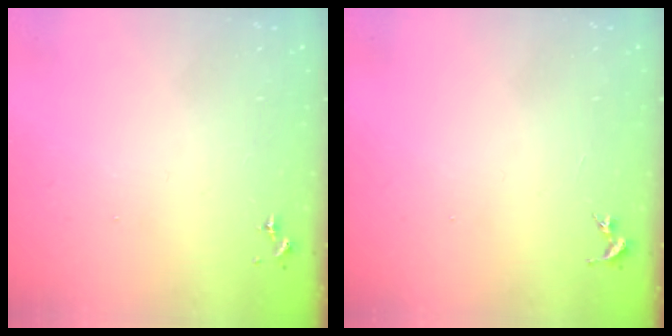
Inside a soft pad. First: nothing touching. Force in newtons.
{"total": 0.0}